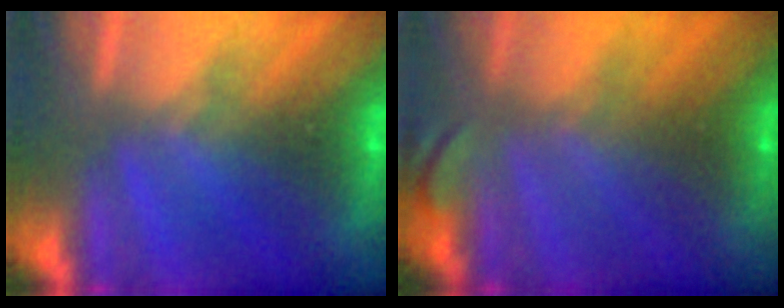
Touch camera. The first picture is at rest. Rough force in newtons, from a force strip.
{"total": 2.3}